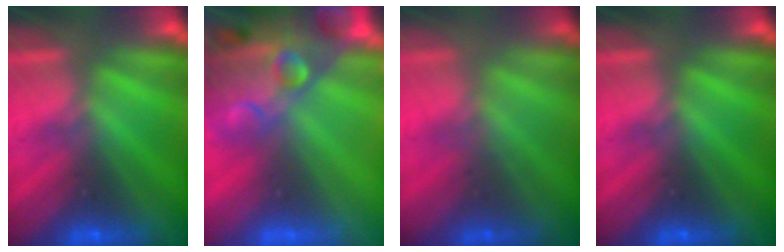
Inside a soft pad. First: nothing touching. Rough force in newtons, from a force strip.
{"total": 6.9}
{"total": 1.4}
{"total": 0.0}